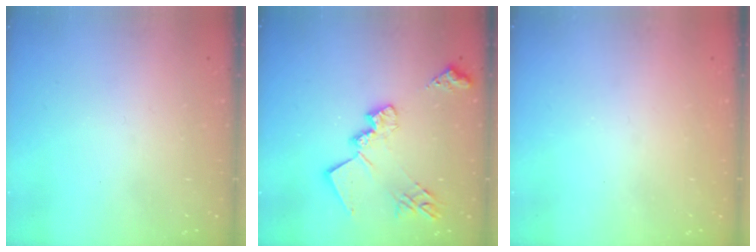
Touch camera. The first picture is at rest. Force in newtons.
{"total": 18.8, "press": 18.7, "slide": 1.4}
{"total": 1.0, "press": 1.0, "slide": 0.1}